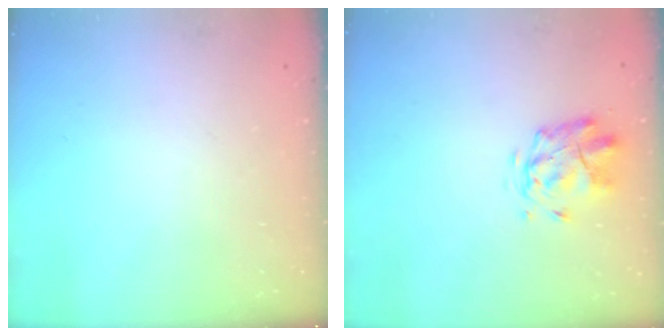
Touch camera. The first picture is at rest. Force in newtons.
{"total": 2.7, "press": 2.4, "slide": 1.3}